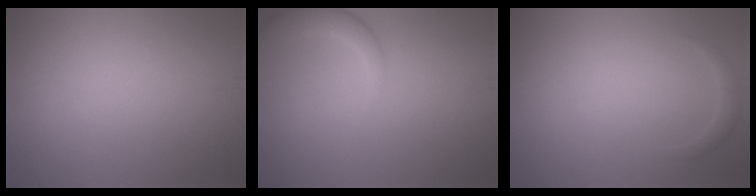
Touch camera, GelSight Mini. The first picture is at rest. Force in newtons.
{"total": 2.5, "press": 2.5, "slide": 0.2}
{"total": 0.9, "press": 0.9, "slide": 0.1}